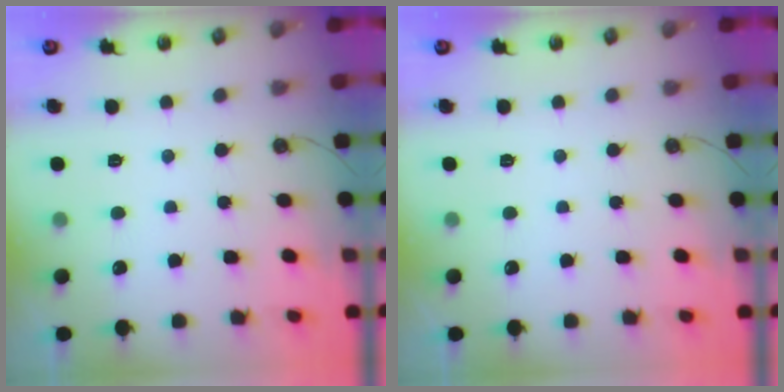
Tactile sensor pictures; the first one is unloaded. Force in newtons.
{"total": 0.0}